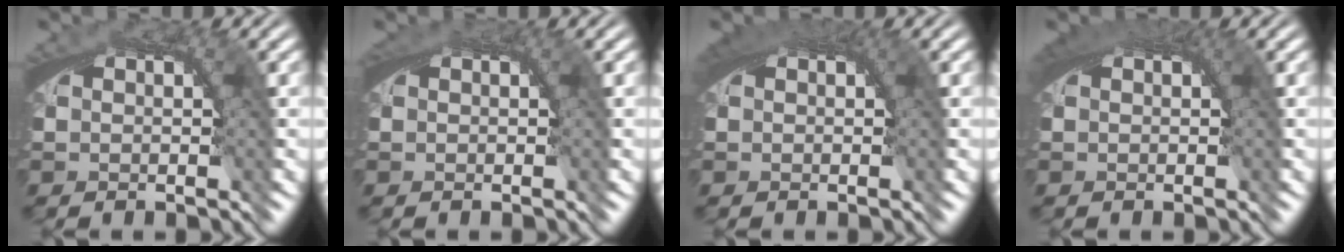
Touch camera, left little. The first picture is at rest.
{"total": 0.0}
{"total": 1.5, "force": [0.4, 0.9, 1.1], "torque": [-0.019, -0.007, 0.009]}
{"total": 1.5, "force": [0.4, 0.9, 1.1], "torque": [-0.019, -0.007, 0.008]}